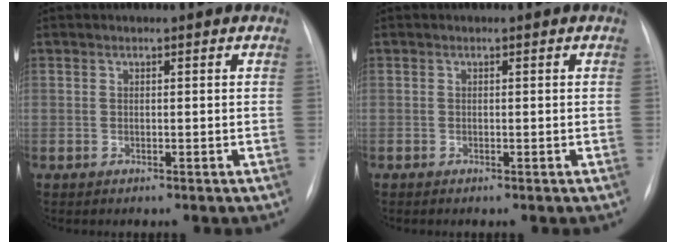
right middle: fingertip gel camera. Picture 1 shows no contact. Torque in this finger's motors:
{"motor_torque": [-0.08, 0.09, -0.01, 0.00]}